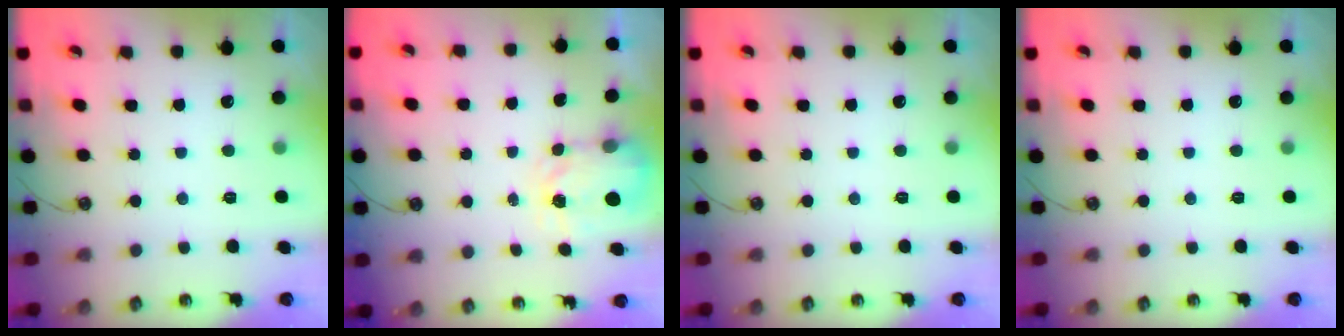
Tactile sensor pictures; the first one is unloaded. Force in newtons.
{"total": 4.0, "press": 3.9, "slide": 0.6}
{"total": 0.0}
{"total": 0.0}